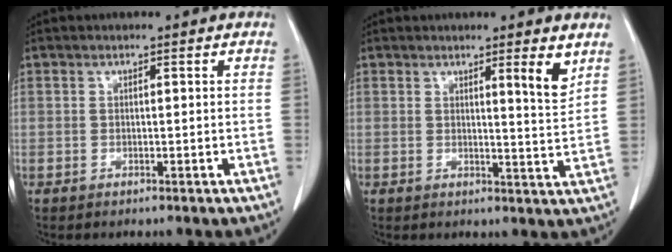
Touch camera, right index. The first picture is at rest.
{"total": 4.3, "force": [2.0, -1.1, 3.7], "torque": [-0.058, -0.013, 0.033]}